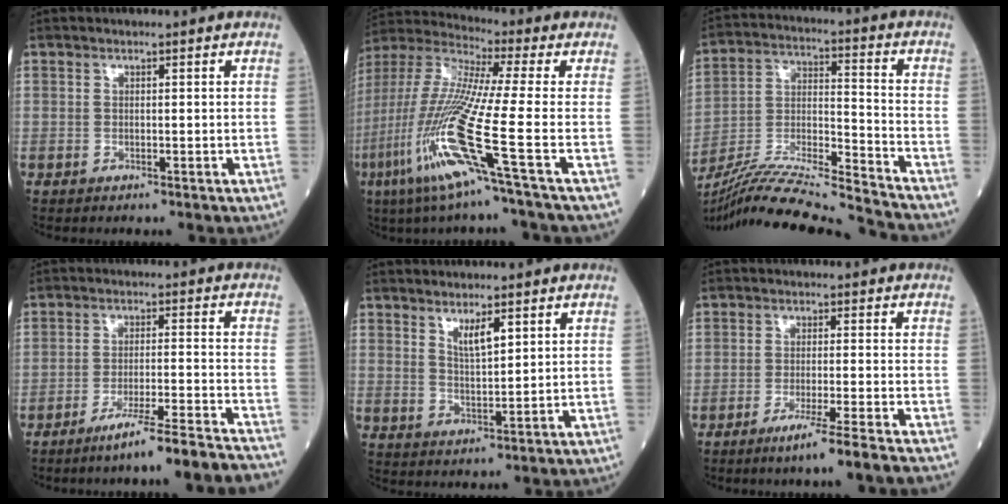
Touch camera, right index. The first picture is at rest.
{"total": 17.4, "force": [-7.2, -1.6, 15.8], "torque": [-0.349, -0.036, -0.151]}
{"total": 20.0, "force": [-18.6, -1.3, 7.2], "torque": [-0.149, -0.014, -0.323]}
{"total": 12.2, "force": [-10.6, -1.7, 5.8], "torque": [-0.058, -0.008, -0.161]}
{"total": 3.8, "force": [2.2, 0.7, 3.0], "torque": [-0.056, -0.004, 0.044]}
{"total": 7.1, "force": [-5.3, -1.7, 4.4], "torque": [-0.061, -0.016, -0.085]}